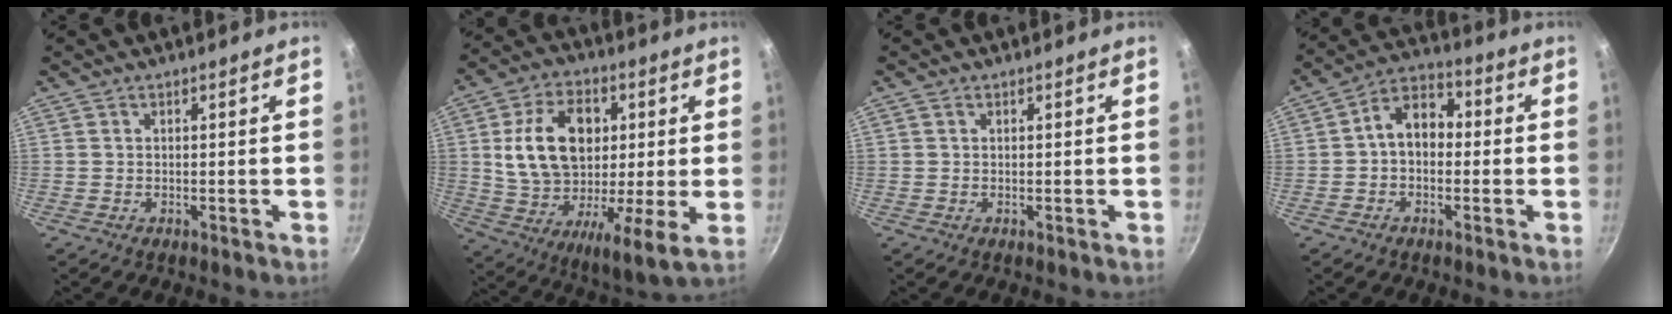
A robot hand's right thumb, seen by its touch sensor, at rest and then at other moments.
{"total": 20.6, "force": [4.1, 11.6, 16.5], "torque": [-0.263, -0.015, 0.056]}
{"total": 0.6, "force": [0.3, 0.5, 0.2], "torque": [-0.005, 0.003, 0.004]}
{"total": 8.6, "force": [-0.2, 6.3, 5.9], "torque": [-0.059, 0.031, -0.024]}